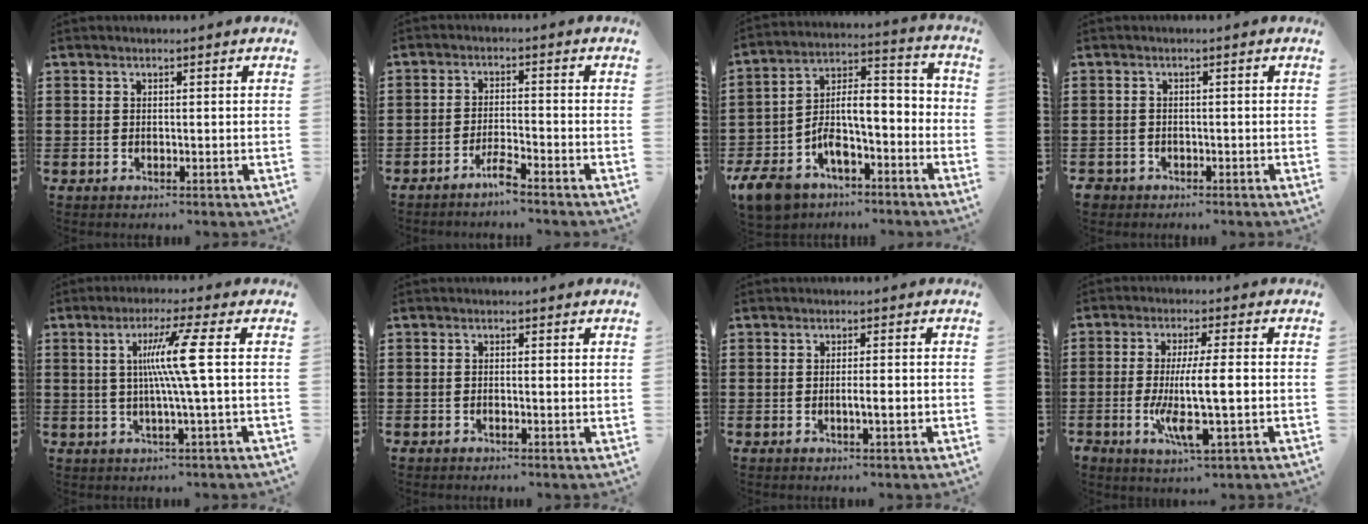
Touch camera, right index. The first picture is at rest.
{"total": 3.4, "force": [-3.0, 0.0, 1.6], "torque": [-0.036, 0.001, -0.060]}
{"total": 8.9, "force": [-4.8, 4.2, 6.2], "torque": [-0.108, 0.007, -0.091]}
{"total": 1.4, "force": [-1.2, 0.8, 0.1], "torque": [-0.007, 0.002, -0.027]}
{"total": 8.4, "force": [1.2, -1.1, 8.2], "torque": [-0.160, -0.001, 0.006]}
{"total": 0.6, "force": [-0.2, 0.1, 0.6], "torque": [-0.012, -0.006, -0.002]}
{"total": 2.7, "force": [-0.6, 0.2, 2.6], "torque": [-0.043, -0.003, -0.011]}
{"total": 8.7, "force": [-1.5, 1.3, 8.5], "torque": [-0.162, -0.013, -0.030]}